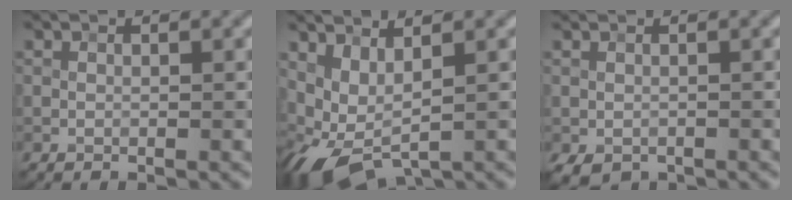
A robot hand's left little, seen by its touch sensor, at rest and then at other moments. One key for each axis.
{"total": 4.5, "fx": 0.1, "fy": 2.1, "fz": 3.9, "tx": -0.098, "ty": -0.004, "tz": 0.007}
{"total": 1.6, "fx": -0.7, "fy": 1.4, "fz": 0.6, "tx": -0.011, "ty": -0.007, "tz": -0.014}